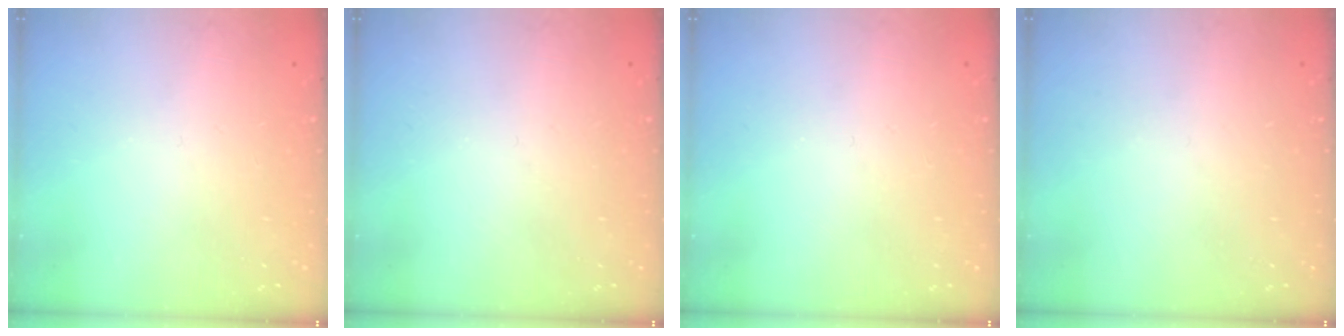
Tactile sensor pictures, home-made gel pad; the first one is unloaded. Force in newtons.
{"total": 0.0}
{"total": 0.0}
{"total": 0.0}